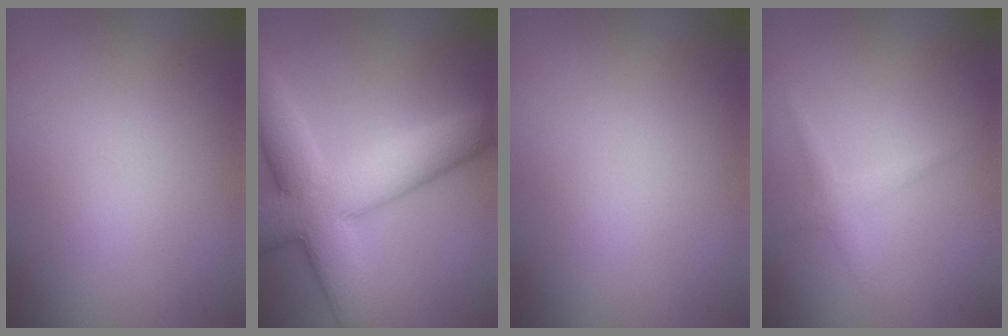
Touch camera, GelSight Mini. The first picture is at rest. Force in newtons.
{"total": 10.0, "press": 9.9, "slide": 0.8}
{"total": 0.0}
{"total": 1.4, "press": 1.4, "slide": 0.0}